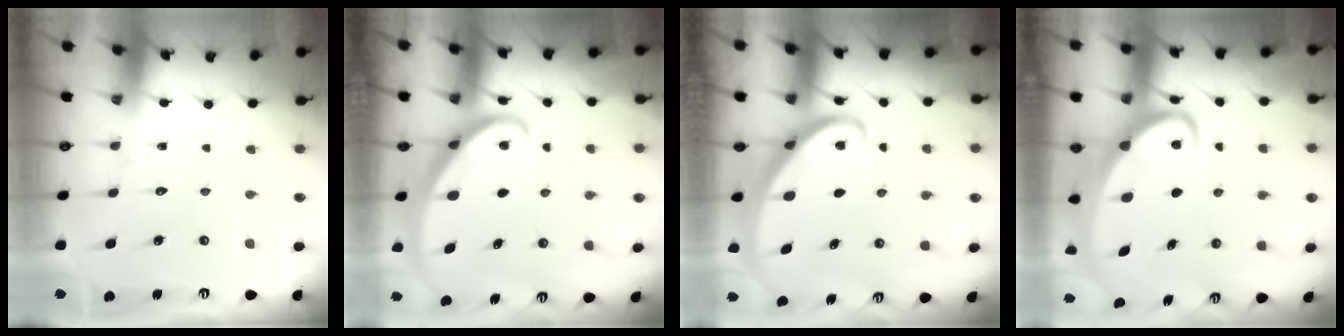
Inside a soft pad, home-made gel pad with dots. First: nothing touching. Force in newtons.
{"total": 2.3, "press": 2.3, "slide": 0.3}
{"total": 2.3, "press": 2.3, "slide": 0.3}
{"total": 5.2, "press": 5.1, "slide": 0.8}